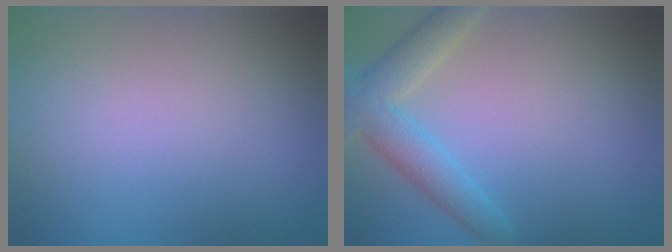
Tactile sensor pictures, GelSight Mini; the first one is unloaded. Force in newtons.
{"total": 4.1, "press": 4.1, "slide": 0.2}